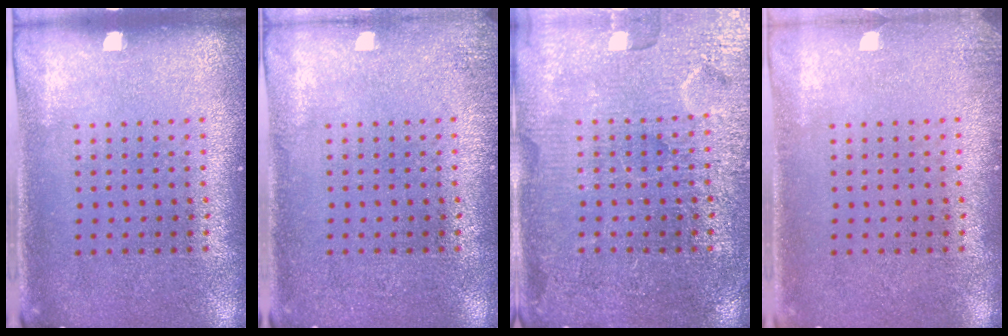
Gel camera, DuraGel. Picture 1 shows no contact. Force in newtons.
{"total": 1.2, "press": 1.1, "slide": 0.2}
{"total": 4.0, "press": 3.9, "slide": 0.5}
{"total": 1.0, "press": 1.0, "slide": 0.1}